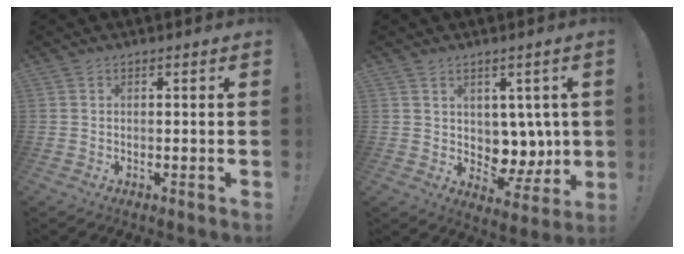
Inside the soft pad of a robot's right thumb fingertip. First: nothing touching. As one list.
[{"total": 8.4, "force": [4.1, 6.6, 3.0], "torque": [-0.034, -0.044, 0.089]}]